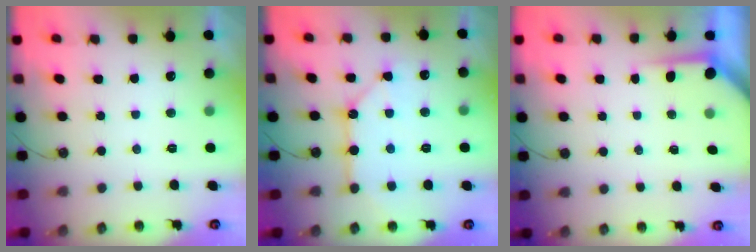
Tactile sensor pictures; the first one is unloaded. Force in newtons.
{"total": 11.7, "press": 11.6, "slide": 1.2}
{"total": 3.4, "press": 3.4, "slide": 0.3}